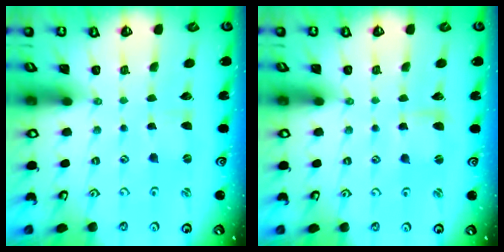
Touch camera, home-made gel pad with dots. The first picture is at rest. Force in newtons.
{"total": 2.1, "press": 2.1, "slide": 0.3}